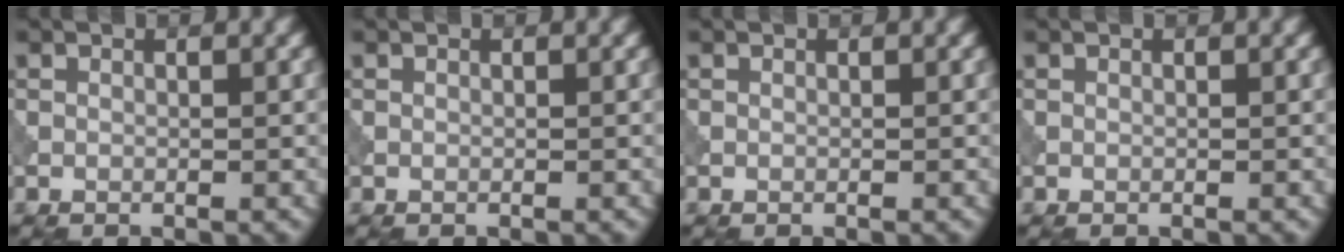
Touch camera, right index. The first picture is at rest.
{"total": 0.0}
{"total": 0.0}
{"total": 0.0}